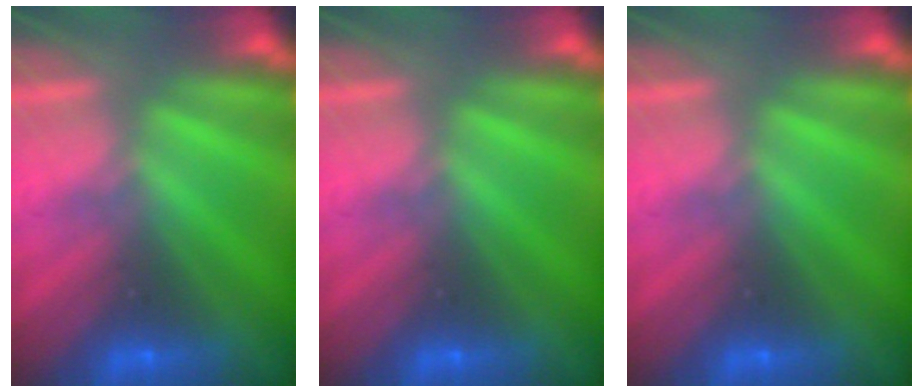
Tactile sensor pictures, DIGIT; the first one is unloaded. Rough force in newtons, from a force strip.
{"total": 0.0}
{"total": 0.0}